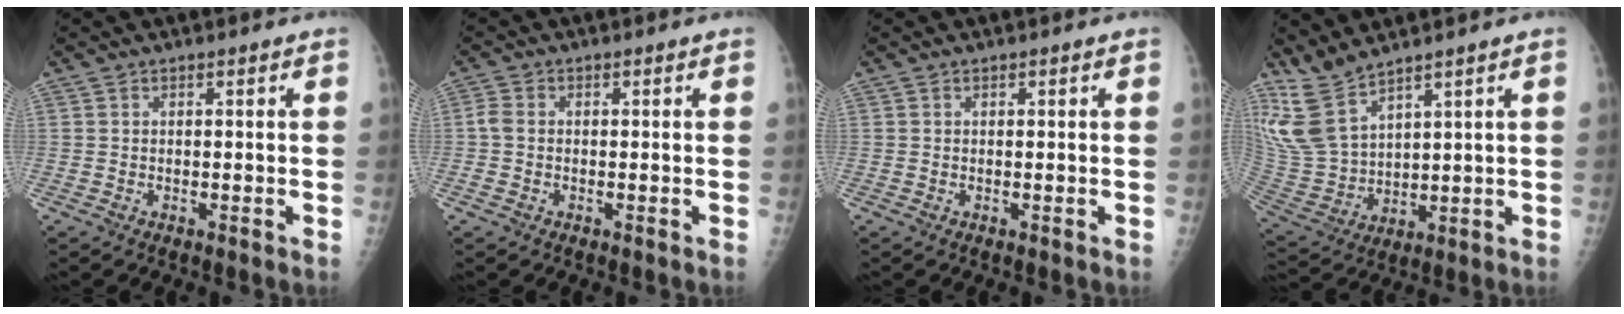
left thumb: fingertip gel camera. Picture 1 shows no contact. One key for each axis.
{"total": 2.4, "fx": -0.3, "fy": 1.7, "fz": 1.7, "tx": -0.043, "ty": -0.001, "tz": -0.013}
{"total": 0.0}
{"total": 10.2, "fx": 8.4, "fy": 3.4, "fz": 4.6, "tx": -0.094, "ty": -0.043, "tz": 0.198}